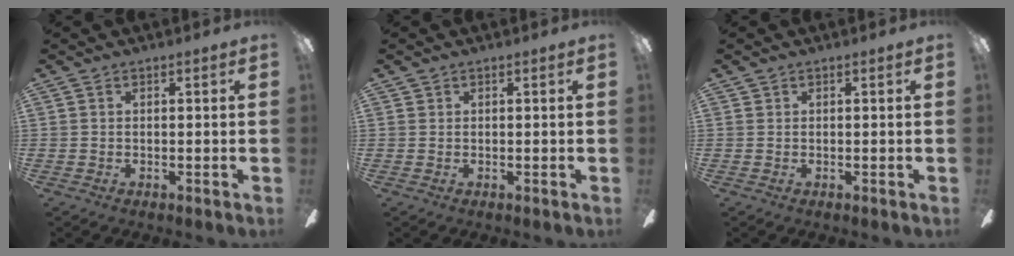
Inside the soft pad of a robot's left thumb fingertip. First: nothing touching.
{"total": 0.0}
{"total": 0.0}